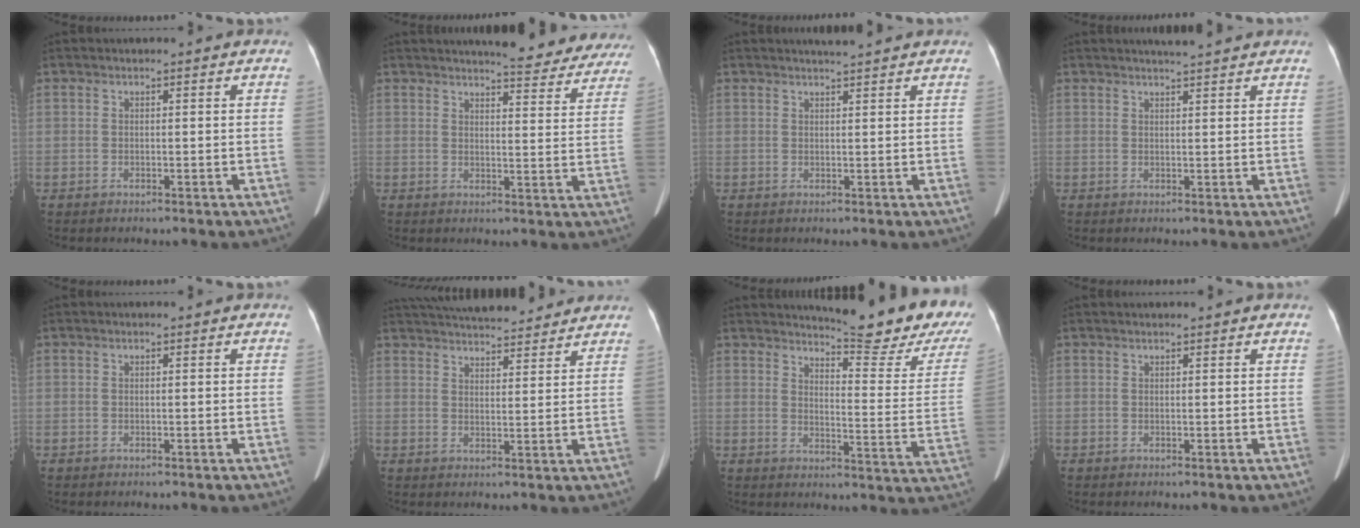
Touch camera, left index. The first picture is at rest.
{"total": 14.4, "force": [13.4, 3.2, 4.1], "torque": [-0.022, -0.021, 0.136]}
{"total": 2.9, "force": [2.7, -0.3, 1.1], "torque": [-0.016, 0.011, 0.041]}
{"total": 4.0, "force": [3.7, -0.2, 1.6], "torque": [-0.023, 0.015, 0.049]}
{"total": 0.0}
{"total": 17.8, "force": [16.2, 3.7, 6.2], "torque": [-0.112, 0.034, 0.232]}
{"total": 17.4, "force": [15.8, 0.1, 7.4], "torque": [-0.106, -0.096, 0.187]}
{"total": 2.0, "force": [1.9, 0.0, 0.7], "torque": [-0.010, 0.024, 0.028]}